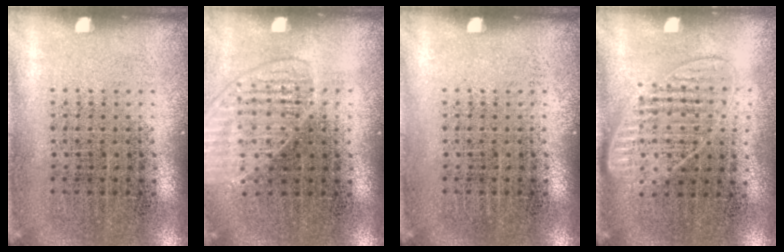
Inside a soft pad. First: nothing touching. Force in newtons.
{"total": 1.4, "press": 1.4, "slide": 0.3}
{"total": 0.0}
{"total": 1.3, "press": 1.2, "slide": 0.6}